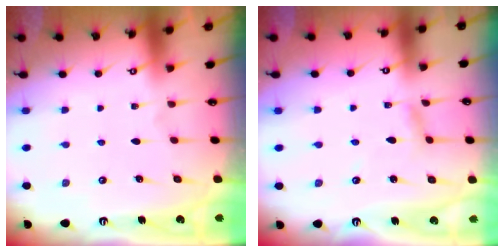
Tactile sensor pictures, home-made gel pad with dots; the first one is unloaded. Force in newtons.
{"total": 2.9, "press": 2.9, "slide": 0.3}